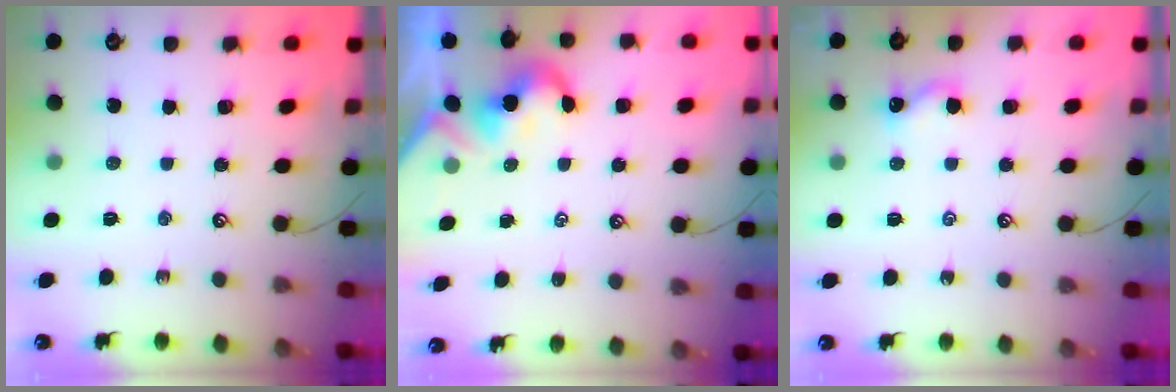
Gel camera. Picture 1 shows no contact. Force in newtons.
{"total": 2.2, "press": 2.2, "slide": 0.4}
{"total": 3.7, "press": 3.6, "slide": 0.7}